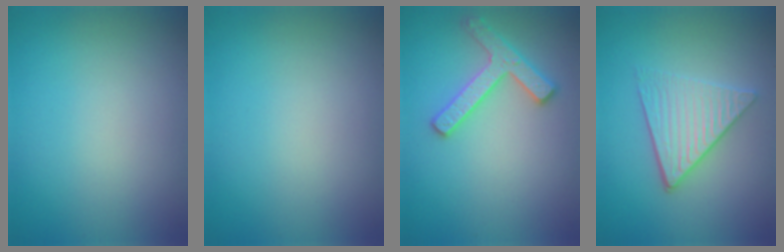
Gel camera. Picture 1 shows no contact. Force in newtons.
{"total": 0.0}
{"total": 2.8, "press": 2.8, "slide": 0.3}
{"total": 3.9, "press": 3.3, "slide": 1.9}